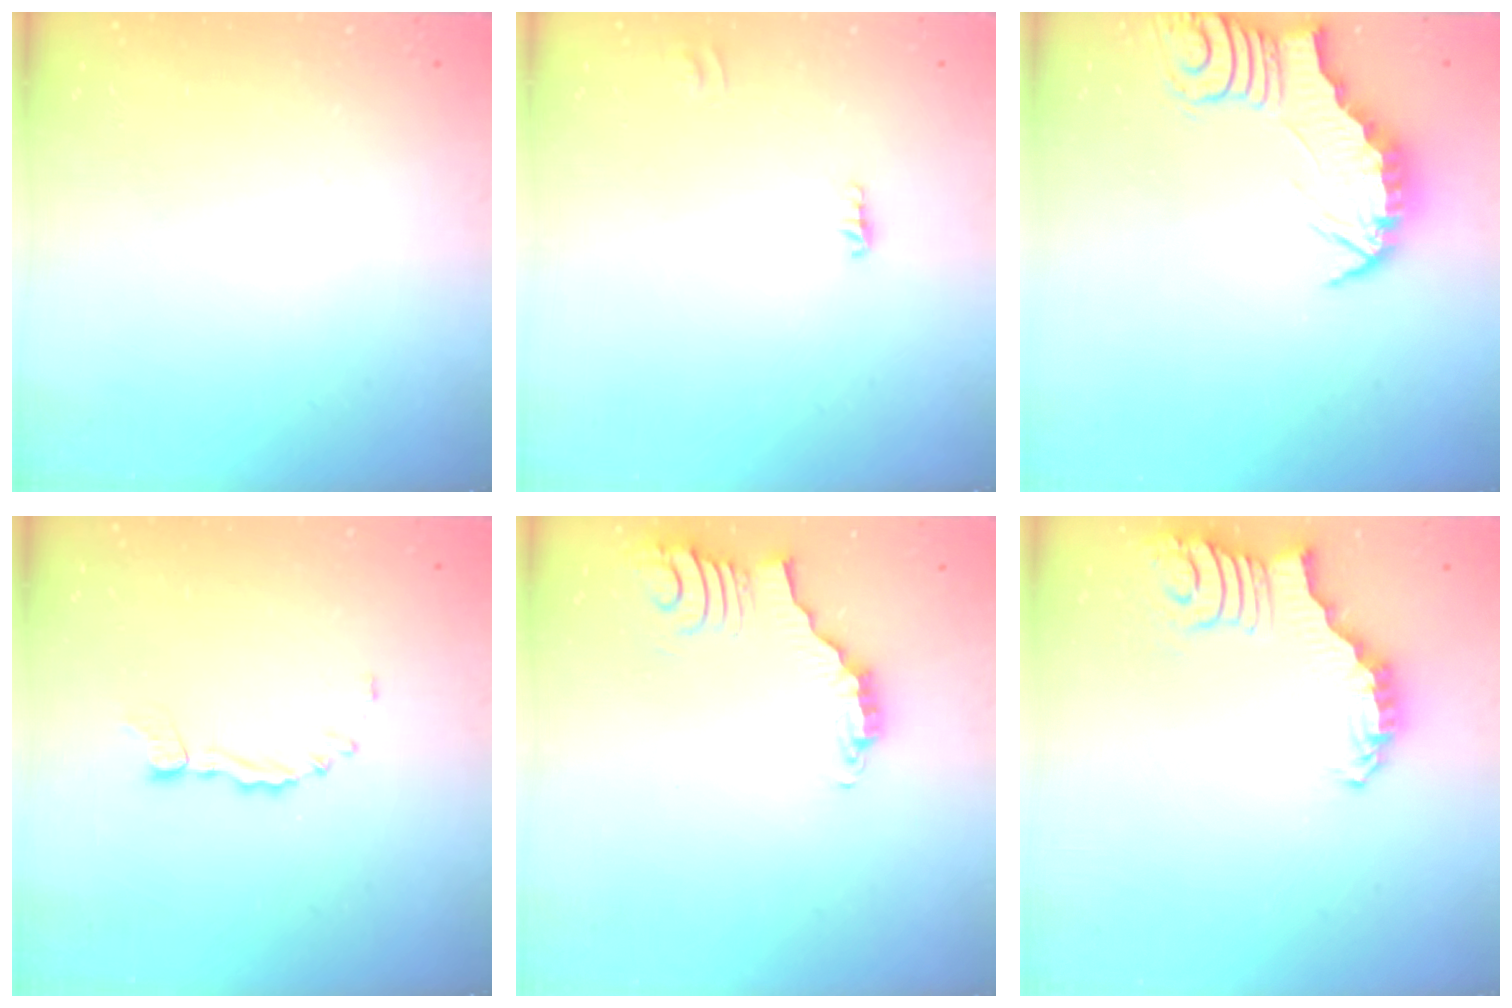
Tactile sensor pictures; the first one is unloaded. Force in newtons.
{"total": 3.0, "press": 3.0, "slide": 0.3}
{"total": 2.8, "press": 2.8, "slide": 0.2}
{"total": 1.7, "press": 1.6, "slide": 0.2}
{"total": 3.6, "press": 3.5, "slide": 0.6}
{"total": 2.7, "press": 2.7, "slide": 0.5}